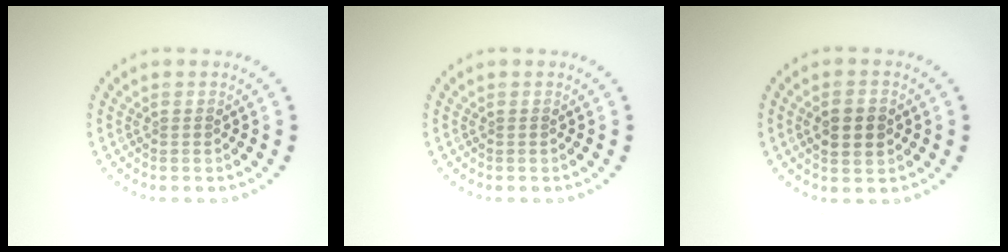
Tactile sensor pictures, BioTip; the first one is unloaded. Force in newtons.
{"total": 0.0}
{"total": 2.7, "press": 2.7, "slide": 0.2}